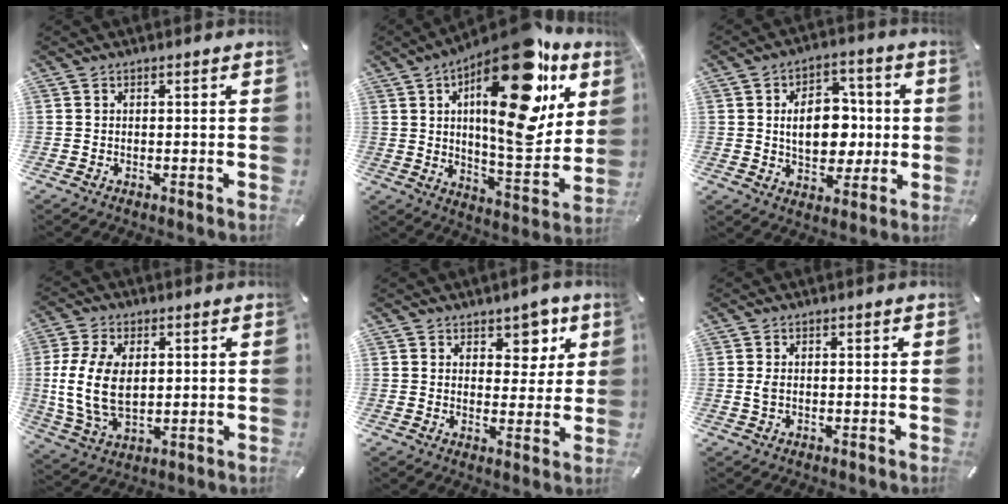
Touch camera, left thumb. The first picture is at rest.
{"total": 28.2, "force": [12.3, 11.2, 22.8], "torque": [-0.333, -0.077, 0.196]}
{"total": 12.6, "force": [0.4, 9.0, 8.8], "torque": [-0.125, 0.011, 0.008]}
{"total": 13.0, "force": [1.2, 8.5, 9.8], "torque": [-0.232, 0.003, 0.021]}
{"total": 5.9, "force": [3.5, 4.3, 2.1], "torque": [-0.002, -0.024, 0.054]}
{"total": 1.7, "force": [0.0, 0.9, 1.4], "torque": [-0.036, -0.001, -0.003]}